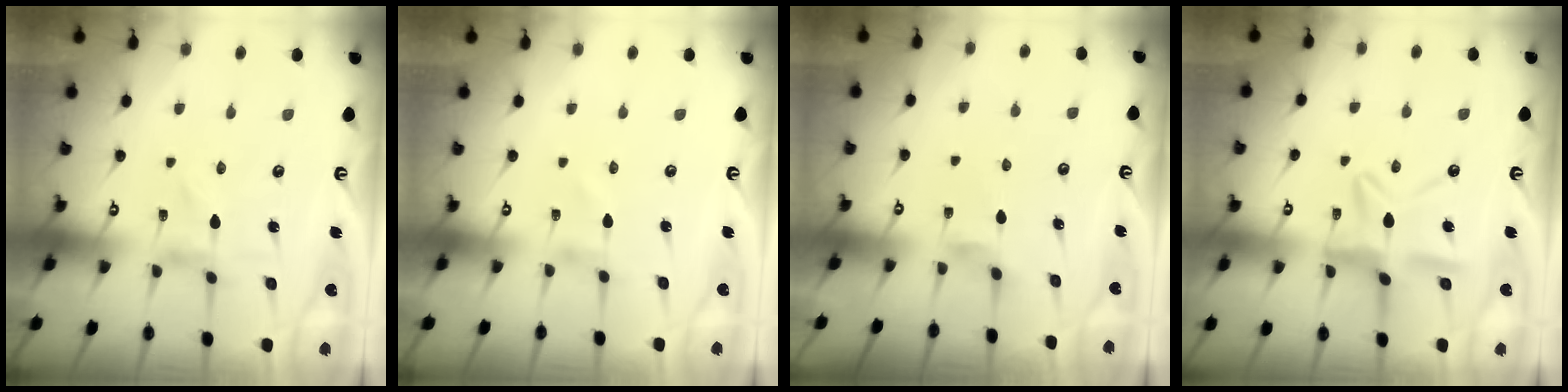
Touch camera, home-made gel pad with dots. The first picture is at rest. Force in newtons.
{"total": 0.9, "press": 0.8, "slide": 0.1}
{"total": 2.5, "press": 2.4, "slide": 0.4}
{"total": 11.4, "press": 11.3, "slide": 0.9}